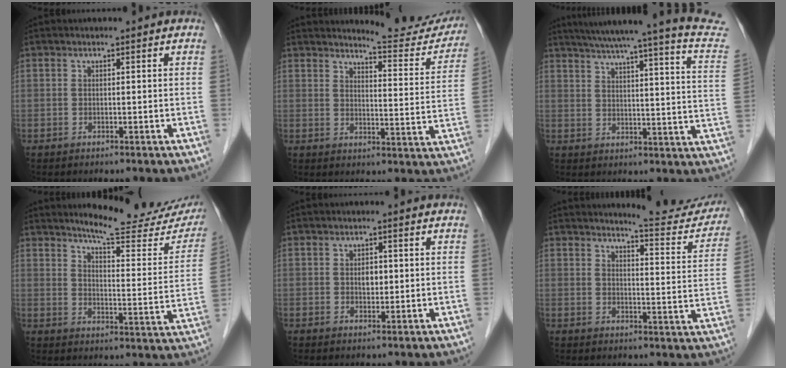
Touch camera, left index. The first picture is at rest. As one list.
[{"total": 11.2, "force": [11.0, 1.1, 1.6], "torque": [-0.009, -0.056, 0.121]}, {"total": 22.0, "force": [18.8, -0.6, 11.4], "torque": [-0.165, -0.053, 0.218]}, {"total": 17.5, "force": [15.6, 2.9, 7.3], "torque": [-0.084, -0.066, 0.183]}, {"total": 1.8, "force": [-0.4, 1.2, 1.3], "torque": [-0.022, -0.006, -0.004]}, {"total": 10.1, "force": [9.9, 0.9, 1.6], "torque": [-0.011, -0.045, 0.109]}]